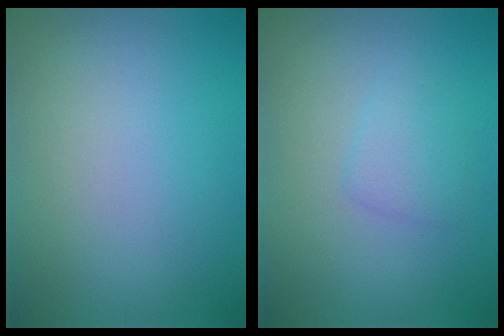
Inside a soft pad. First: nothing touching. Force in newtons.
{"total": 1.6, "press": 1.6, "slide": 0.0}